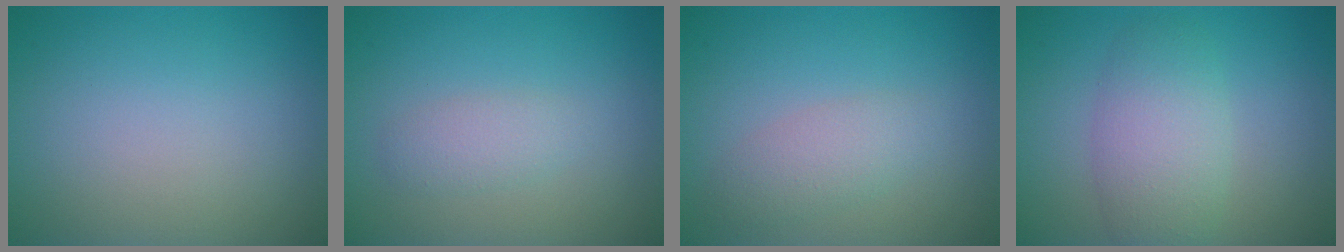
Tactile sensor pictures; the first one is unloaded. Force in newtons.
{"total": 1.7, "press": 1.7, "slide": 0.1}
{"total": 2.3, "press": 2.3, "slide": 0.1}
{"total": 4.4, "press": 4.4, "slide": 0.2}